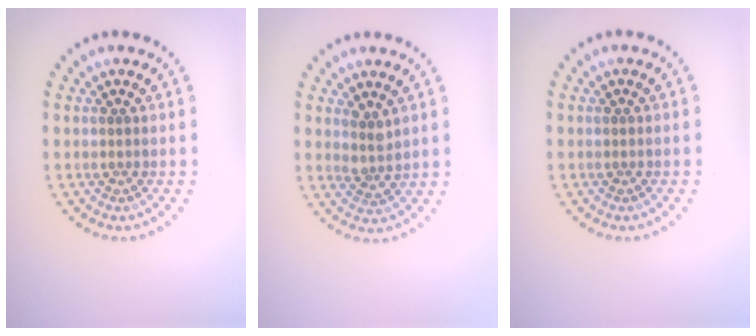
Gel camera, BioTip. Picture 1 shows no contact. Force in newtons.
{"total": 1.9, "press": 1.3, "slide": 1.3}
{"total": 0.0}